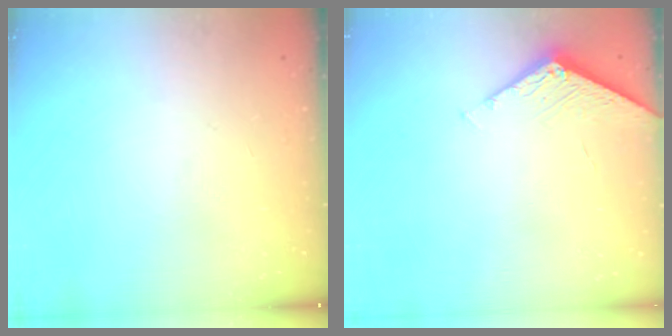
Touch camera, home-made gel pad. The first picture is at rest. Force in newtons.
{"total": 3.6, "press": 3.6, "slide": 0.3}